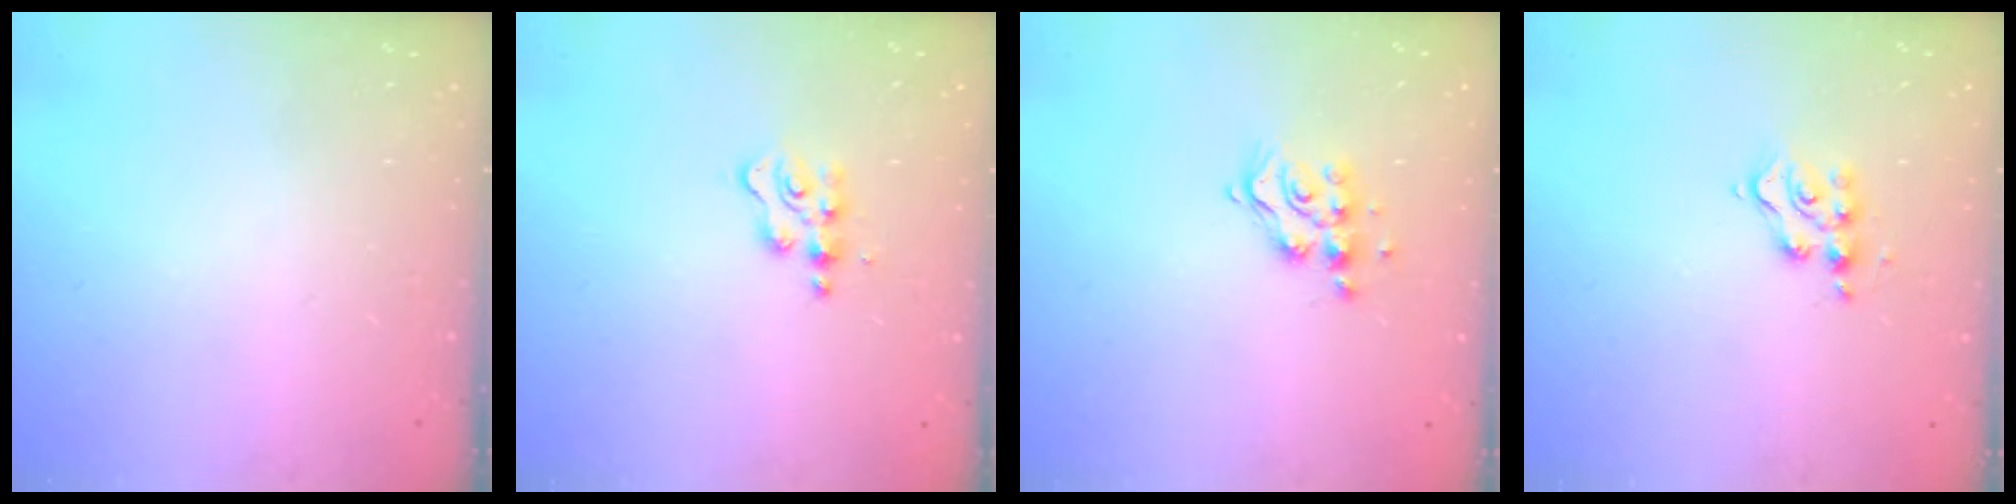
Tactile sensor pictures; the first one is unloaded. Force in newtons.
{"total": 2.1, "press": 2.0, "slide": 0.4}
{"total": 10.7, "press": 10.6, "slide": 0.8}
{"total": 6.5, "press": 6.5, "slide": 0.1}